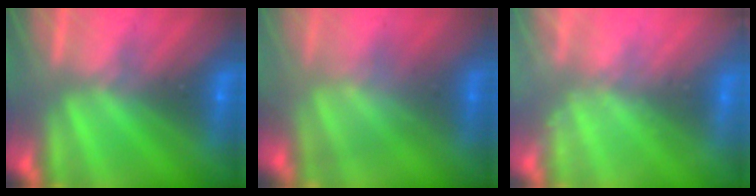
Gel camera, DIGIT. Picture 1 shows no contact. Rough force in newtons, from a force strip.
{"total": 3.3}
{"total": 2.4}